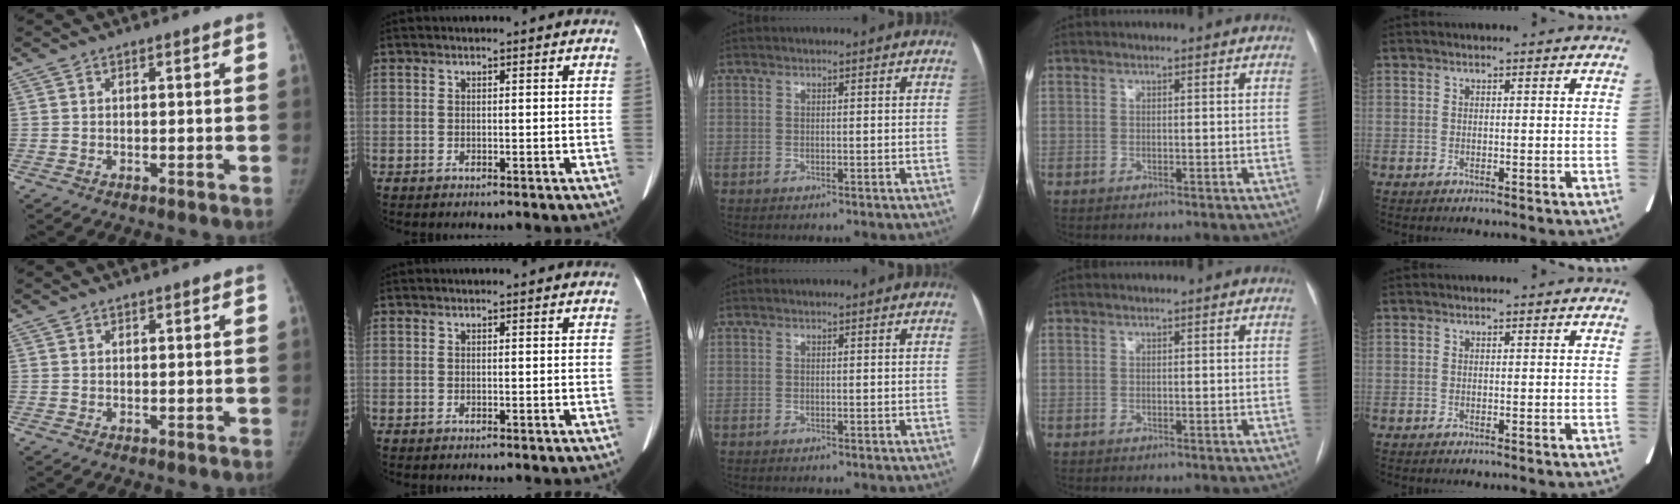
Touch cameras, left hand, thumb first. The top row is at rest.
{"index": {"total": 0.9, "force": [0.9, 0.1, 0.3], "torque": [-0.009, 0.005, 0.010]}}